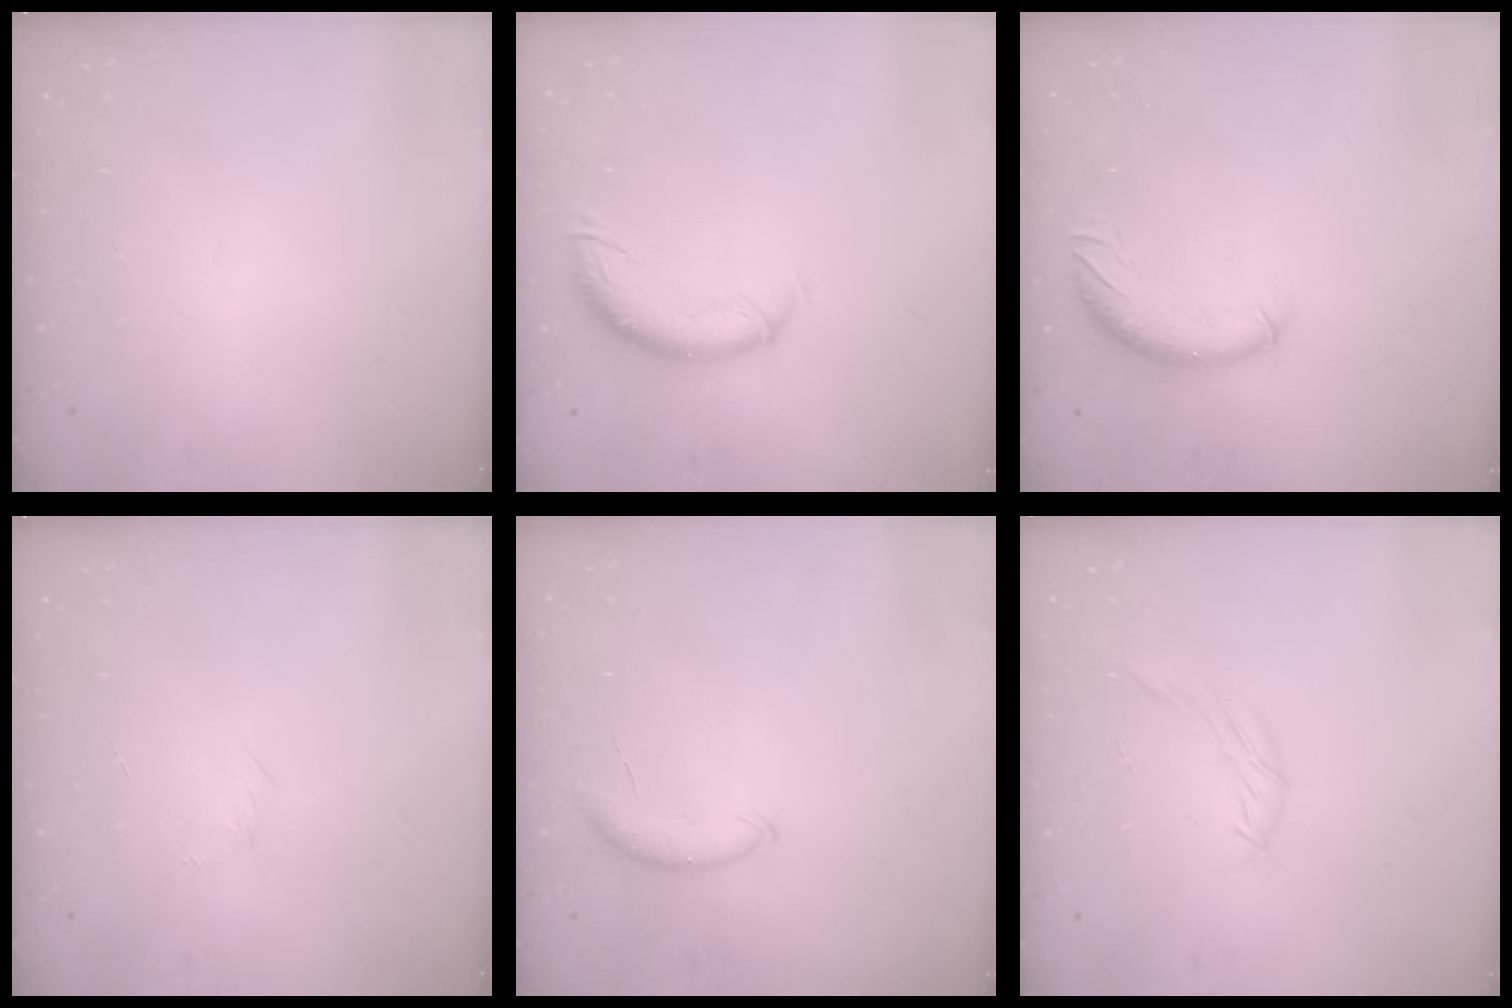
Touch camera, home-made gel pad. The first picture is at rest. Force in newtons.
{"total": 10.6, "press": 10.6, "slide": 1.0}
{"total": 10.2, "press": 10.0, "slide": 2.1}
{"total": 4.1, "press": 3.9, "slide": 1.2}
{"total": 7.4, "press": 7.4, "slide": 1.1}
{"total": 5.5, "press": 5.4, "slide": 1.2}